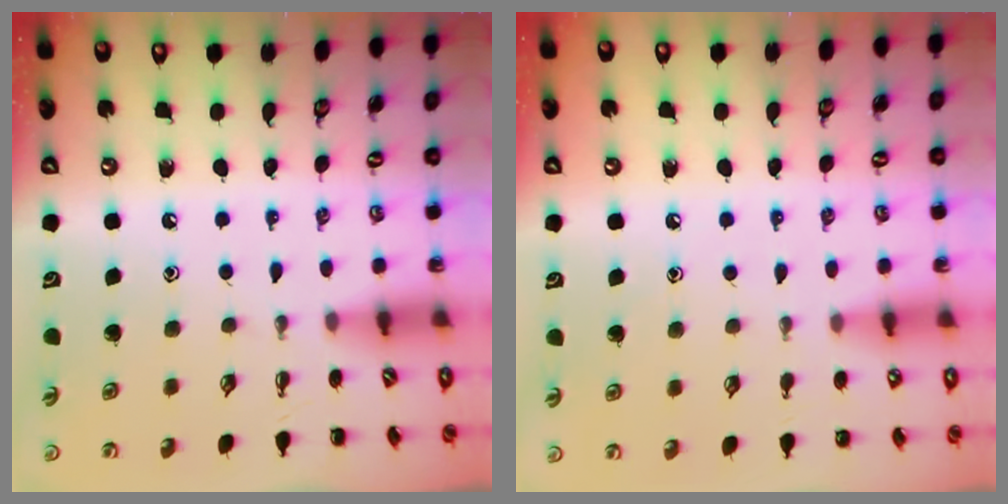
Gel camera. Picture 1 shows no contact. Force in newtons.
{"total": 5.1, "press": 4.8, "slide": 1.7}